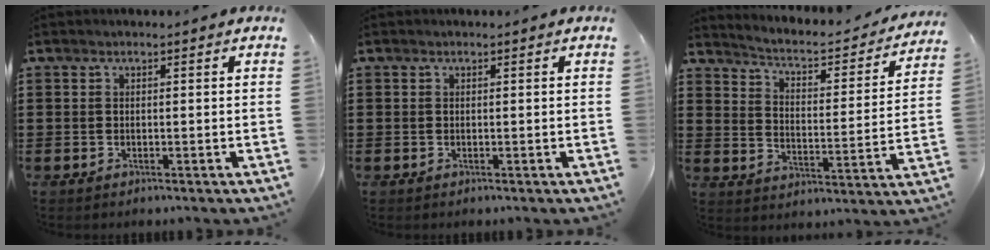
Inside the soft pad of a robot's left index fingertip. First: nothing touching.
{"total": 0.0}
{"total": 3.1, "force": [2.8, 0.5, 1.3], "torque": [-0.046, -0.028, 0.035]}